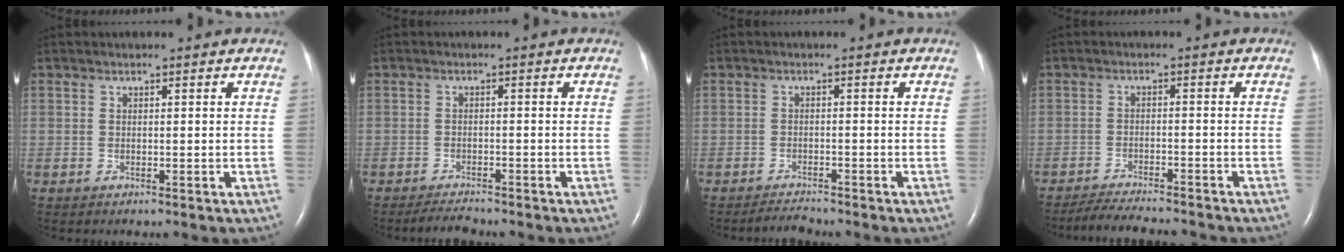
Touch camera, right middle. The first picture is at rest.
{"total": 2.4, "force": [-2.3, 0.1, 0.7], "torque": [-0.023, -0.012, -0.038]}
{"total": 1.9, "force": [-1.9, -0.2, 0.0], "torque": [-0.009, -0.013, -0.030]}
{"total": 8.1, "force": [-7.6, 0.7, 2.8], "torque": [-0.044, -0.011, -0.118]}